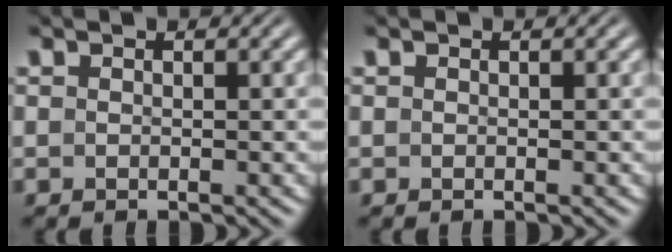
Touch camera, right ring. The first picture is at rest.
{"total": 0.0}